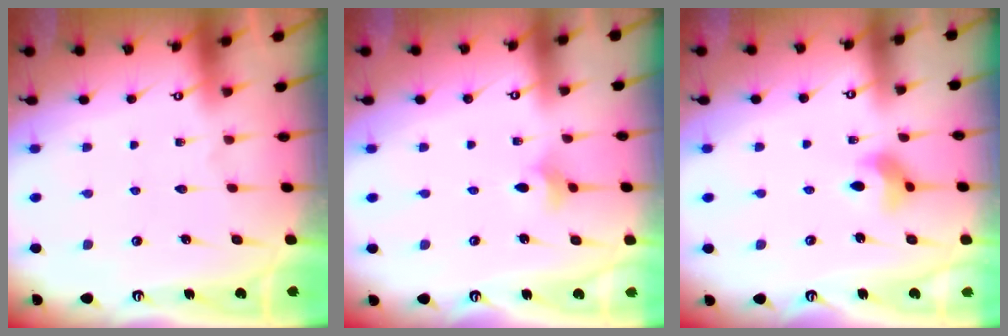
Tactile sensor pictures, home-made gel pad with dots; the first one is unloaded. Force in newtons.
{"total": 3.9, "press": 3.8, "slide": 0.9}
{"total": 8.2, "press": 8.0, "slide": 2.1}